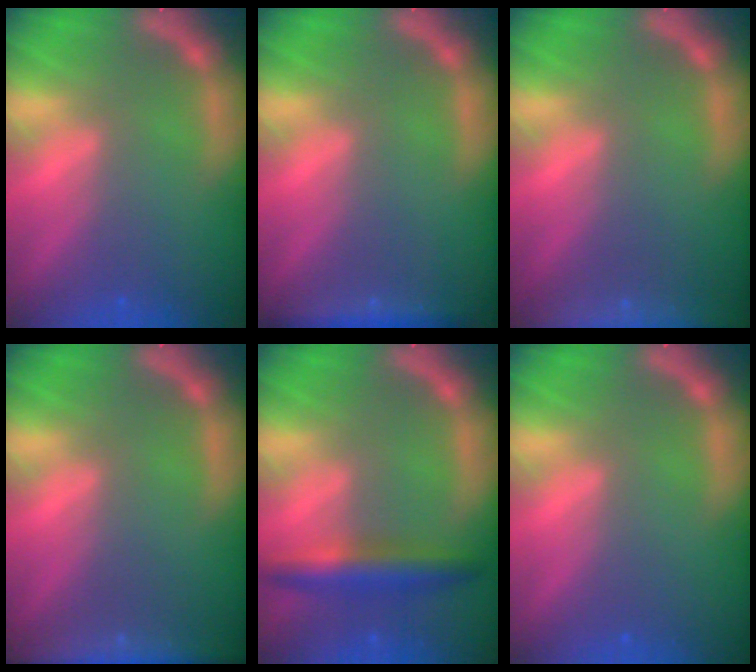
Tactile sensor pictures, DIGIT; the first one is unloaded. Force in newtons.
{"total": 3.0}
{"total": 9.5}
{"total": 7.4}
{"total": 4.4}
{"total": 0.0}